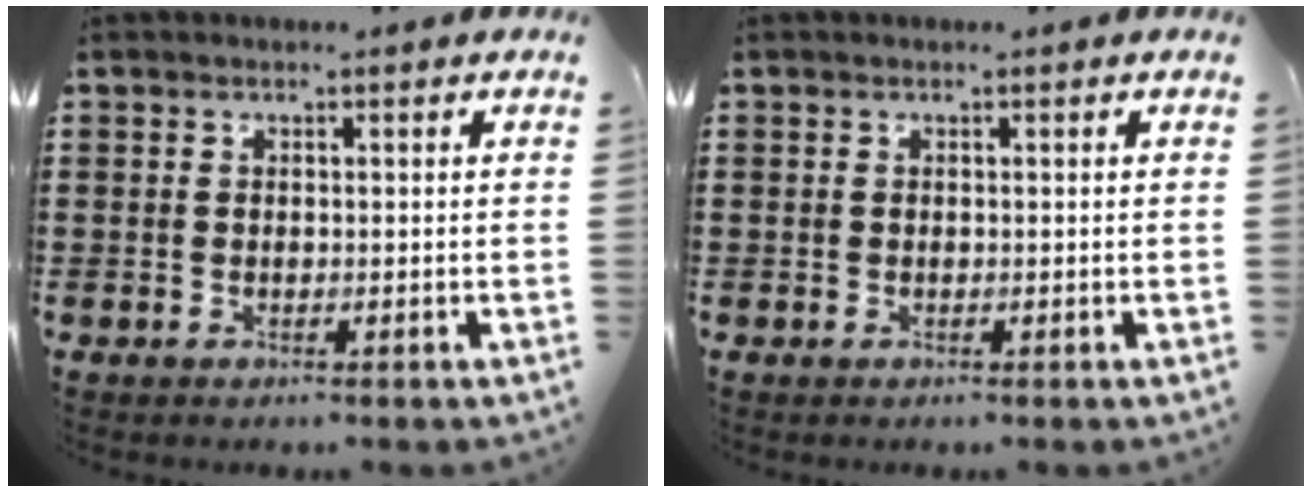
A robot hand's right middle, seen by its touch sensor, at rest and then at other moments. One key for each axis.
{"total": 0.0}